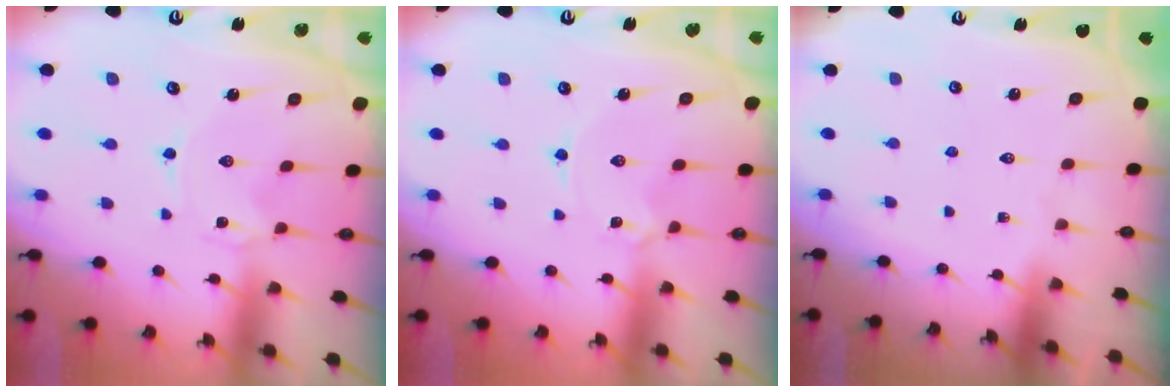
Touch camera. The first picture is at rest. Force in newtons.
{"total": 1.7, "press": 1.7, "slide": 0.2}
{"total": 0.0}